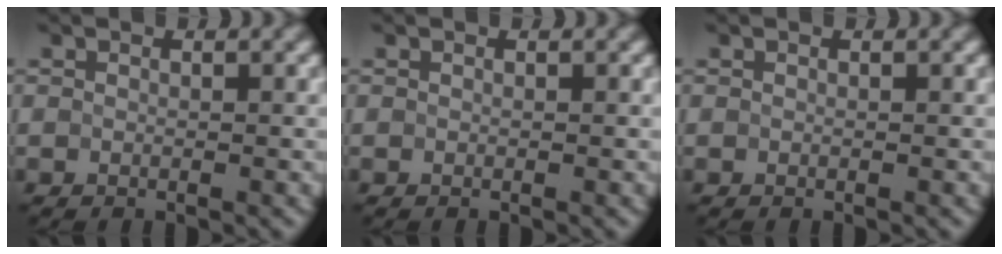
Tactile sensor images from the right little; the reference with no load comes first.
{"total": 0.0}
{"total": 0.0}